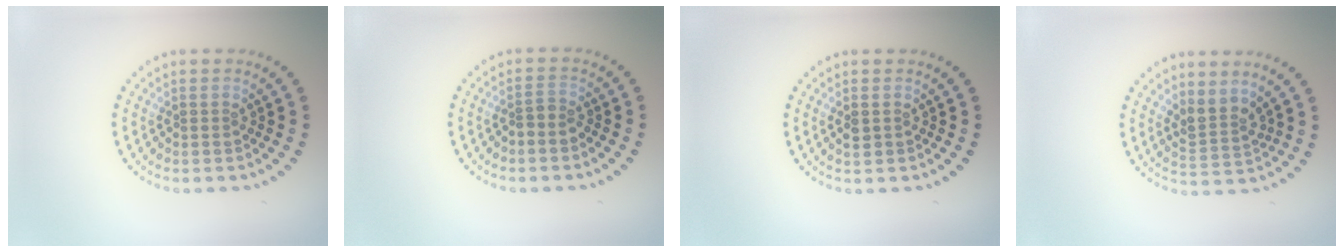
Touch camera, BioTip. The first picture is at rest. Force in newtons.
{"total": 1.1, "press": 0.7, "slide": 0.8}
{"total": 1.2, "press": 1.1, "slide": 0.3}
{"total": 2.6, "press": 1.9, "slide": 1.7}